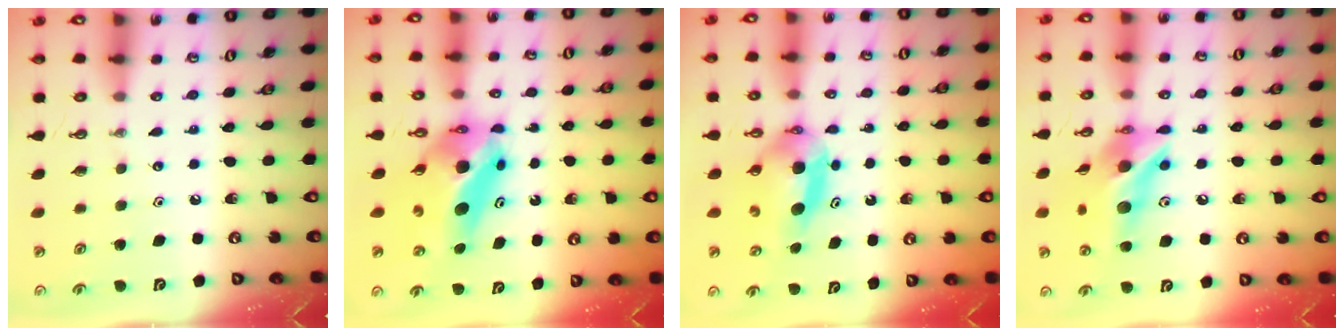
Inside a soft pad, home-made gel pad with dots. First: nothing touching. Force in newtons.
{"total": 11.1, "press": 10.7, "slide": 3.0}
{"total": 5.8, "press": 5.5, "slide": 2.1}
{"total": 14.5, "press": 14.5, "slide": 1.3}